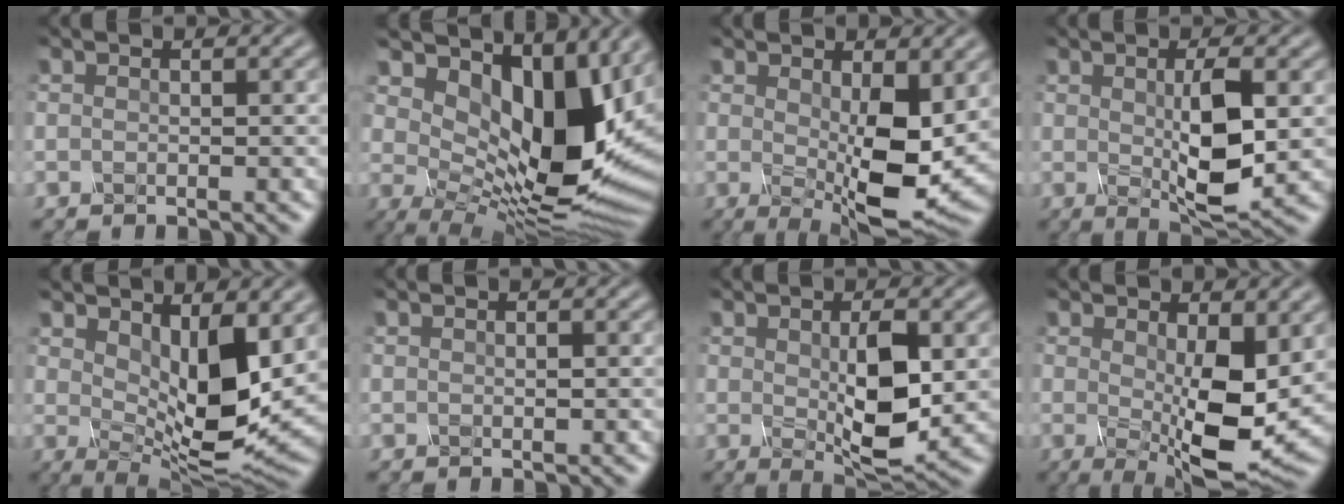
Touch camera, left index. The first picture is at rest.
{"total": 13.3, "force": [5.0, 6.7, 10.3], "torque": [-0.151, -0.006, 0.093]}
{"total": 7.9, "force": [-0.1, 3.0, 7.3], "torque": [-0.131, -0.014, 0.011]}
{"total": 5.0, "force": [0.2, 1.1, 4.8], "torque": [-0.093, -0.006, 0.012]}
{"total": 8.0, "force": [1.6, 3.4, 7.0], "torque": [-0.122, -0.014, 0.039]}
{"total": 0.0}
{"total": 5.5, "force": [0.1, 1.9, 5.2], "torque": [-0.099, -0.008, 0.011]}
{"total": 8.0, "force": [-0.2, 2.8, 7.4], "torque": [-0.134, -0.018, 0.010]}